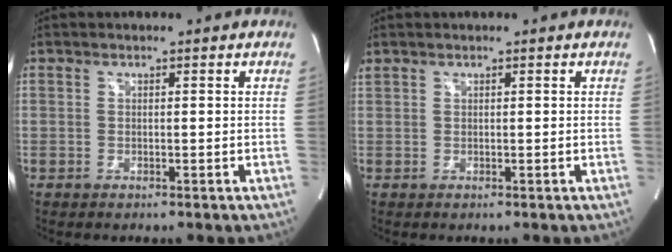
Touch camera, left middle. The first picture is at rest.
{"total": 0.5, "force": [0.5, 0.0, 0.1], "torque": [-0.018, 0.014, 0.018]}